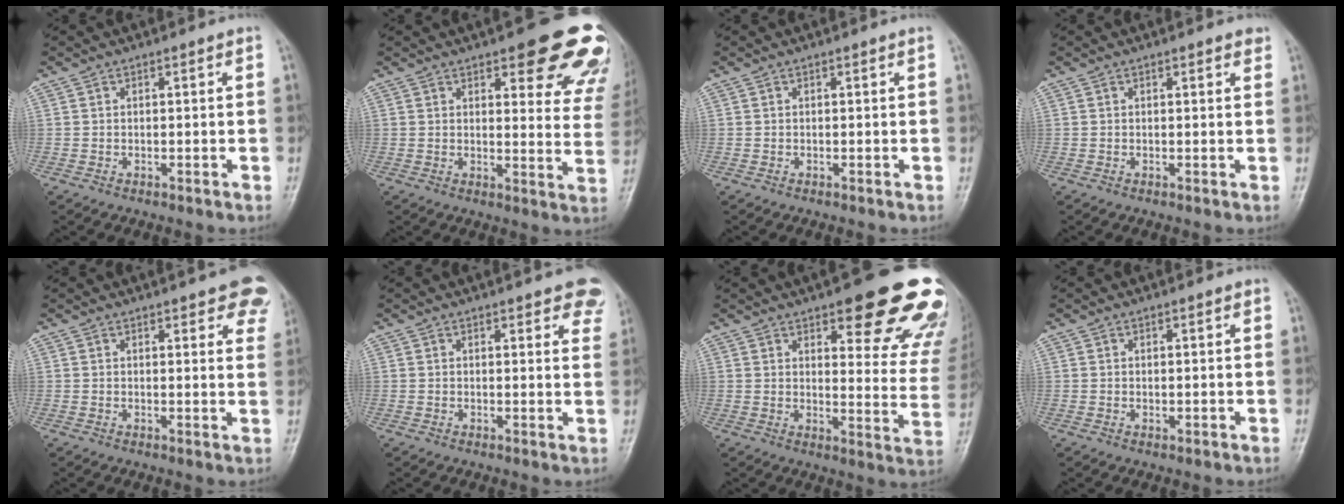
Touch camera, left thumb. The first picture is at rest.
{"total": 17.6, "force": [10.8, 5.8, 12.7], "torque": [-0.106, -0.043, 0.117]}
{"total": 0.0}
{"total": 1.6, "force": [1.0, 0.6, 1.0], "torque": [-0.008, -0.002, 0.008]}
{"total": 10.1, "force": [6.6, 3.6, 6.8], "torque": [-0.047, -0.020, 0.066]}
{"total": 7.8, "force": [5.5, 2.9, 4.7], "torque": [-0.024, -0.017, 0.053]}
{"total": 23.3, "force": [14.4, 7.3, 16.7], "torque": [-0.162, -0.062, 0.176]}
{"total": 1.0, "force": [0.2, 0.5, 0.8], "torque": [-0.011, -0.002, 0.006]}